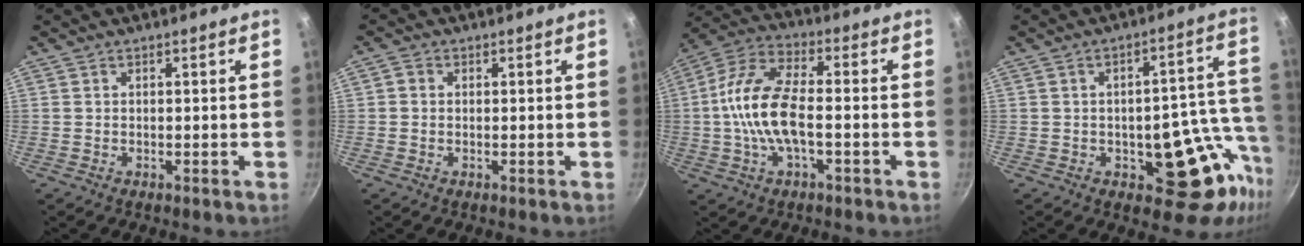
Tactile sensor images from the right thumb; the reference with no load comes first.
{"total": 1.4, "force": [0.0, 1.2, 0.7], "torque": [-0.013, 0.007, -0.003]}
{"total": 13.4, "force": [-1.8, 5.9, 11.9], "torque": [-0.231, 0.035, -0.052]}
{"total": 16.1, "force": [-4.8, 8.2, 13.0], "torque": [-0.093, 0.035, -0.056]}